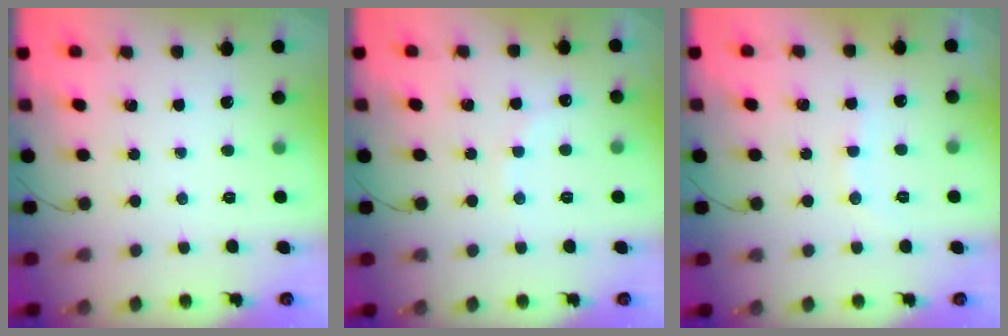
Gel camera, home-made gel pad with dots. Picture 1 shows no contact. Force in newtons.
{"total": 6.5, "press": 6.4, "slide": 1.4}
{"total": 7.5, "press": 7.4, "slide": 0.7}